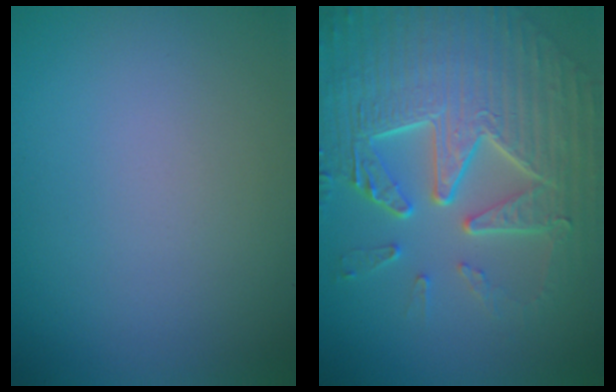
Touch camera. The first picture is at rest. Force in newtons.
{"total": 9.4, "press": 6.4, "slide": 6.9}